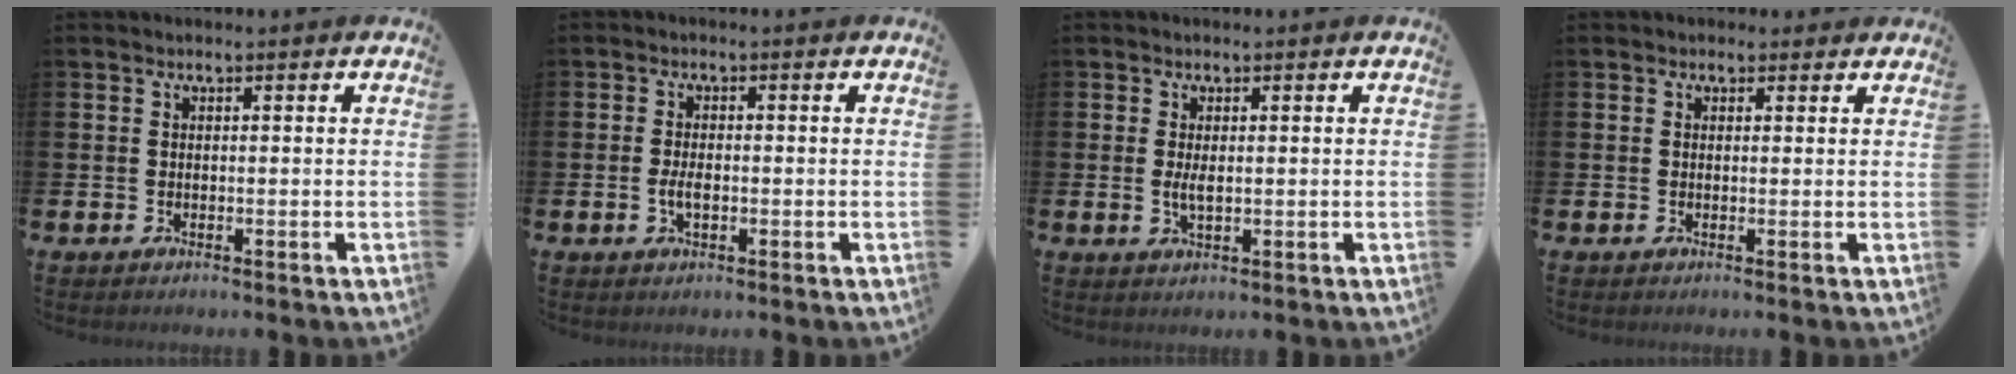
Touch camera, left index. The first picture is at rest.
{"total": 2.3, "force": [-0.4, 1.1, 1.9], "torque": [-0.032, 0.000, -0.009]}
{"total": 2.1, "force": [0.2, 0.8, 2.0], "torque": [-0.025, -0.003, -0.001]}
{"total": 0.9, "force": [0.6, 0.7, 0.1], "torque": [0.010, 0.004, 0.007]}